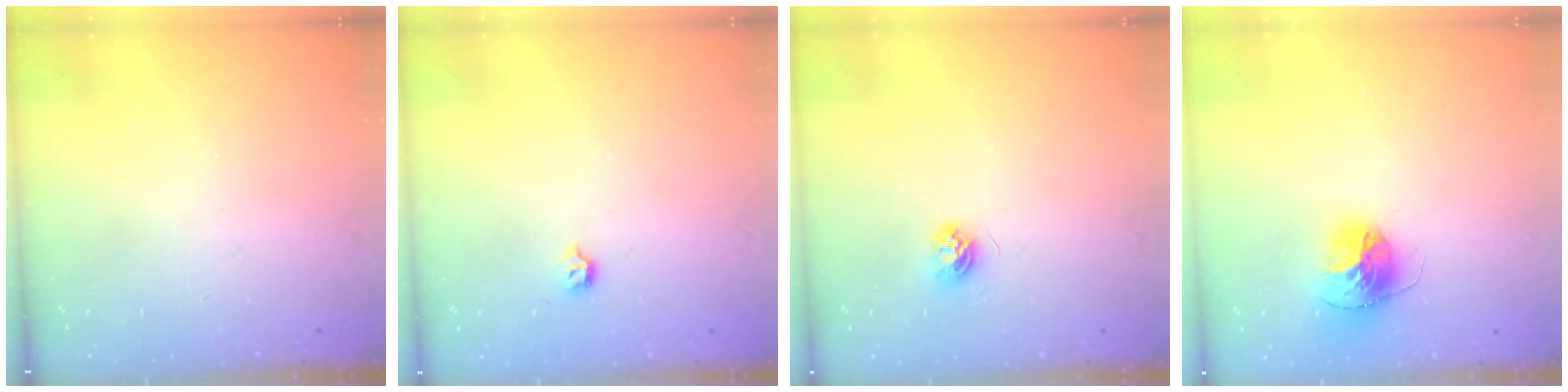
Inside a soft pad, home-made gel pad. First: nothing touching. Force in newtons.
{"total": 3.4, "press": 3.3, "slide": 0.6}
{"total": 4.2, "press": 4.2, "slide": 0.4}
{"total": 14.3, "press": 14.3, "slide": 1.5}